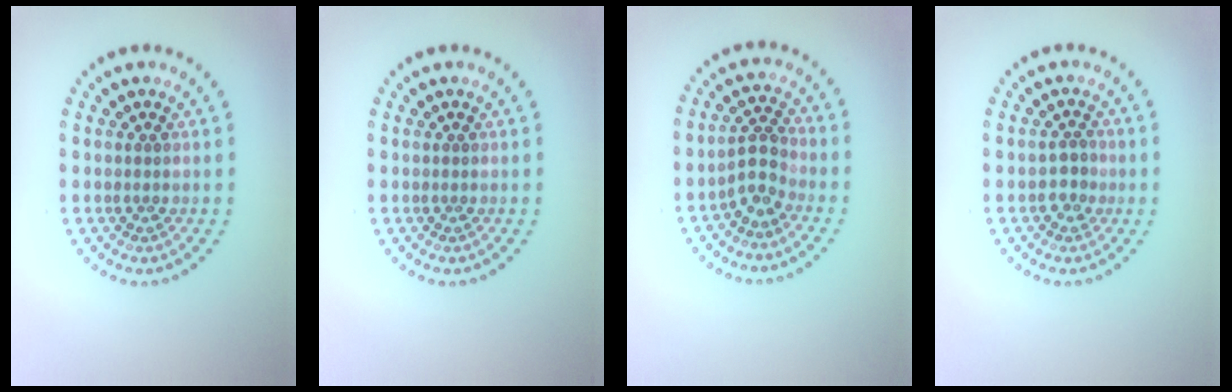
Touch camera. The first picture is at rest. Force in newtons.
{"total": 0.0}
{"total": 2.3, "press": 1.9, "slide": 1.3}
{"total": 1.8, "press": 1.7, "slide": 0.5}